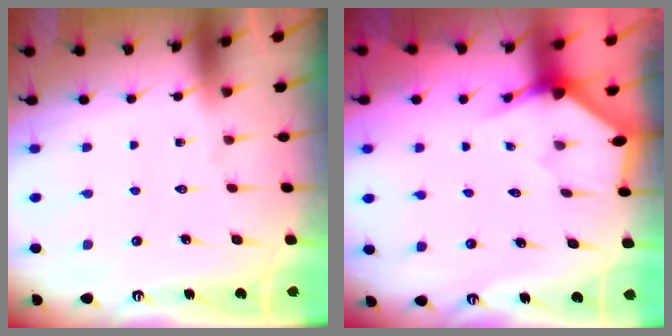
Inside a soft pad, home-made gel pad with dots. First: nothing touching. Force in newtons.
{"total": 2.8, "press": 2.8, "slide": 0.2}